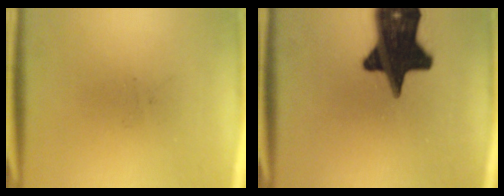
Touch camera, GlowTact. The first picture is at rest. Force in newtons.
{"total": 19.6}